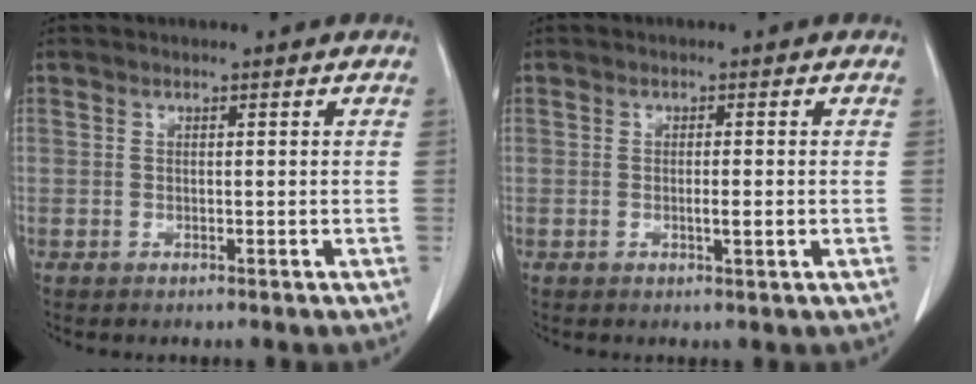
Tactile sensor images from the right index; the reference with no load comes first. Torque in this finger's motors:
{"motor_torque": [0.19, -0.14, 0.14, 0.03]}